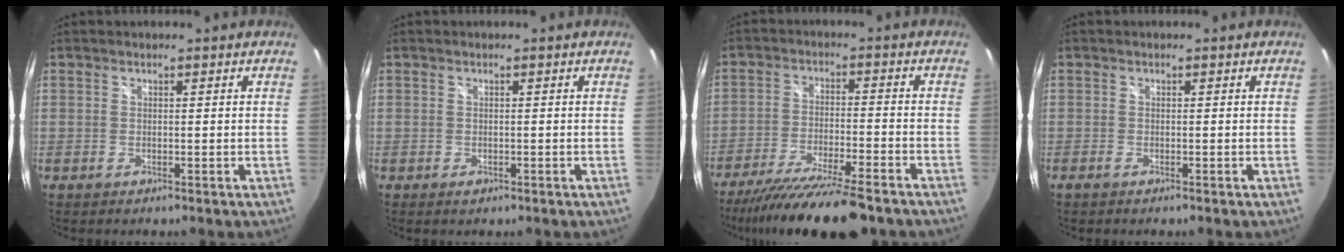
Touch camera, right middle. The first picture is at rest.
{"total": 0.9, "force": [-0.5, 0.6, 0.4], "torque": [-0.006, -0.002, -0.009]}
{"total": 16.9, "force": [-14.2, 1.7, 9.0], "torque": [-0.177, -0.038, -0.232]}
{"total": 1.1, "force": [-0.9, 0.2, 0.6], "torque": [-0.013, -0.003, -0.017]}